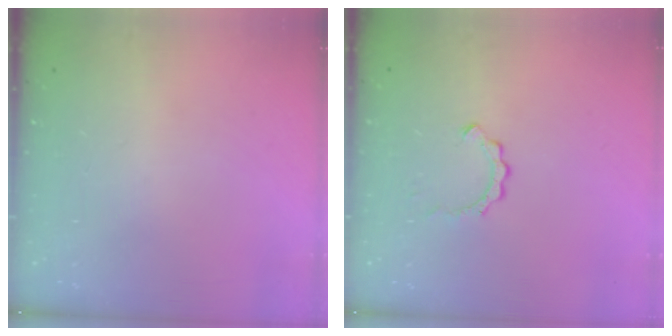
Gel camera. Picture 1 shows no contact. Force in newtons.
{"total": 2.3, "press": 2.3, "slide": 0.2}